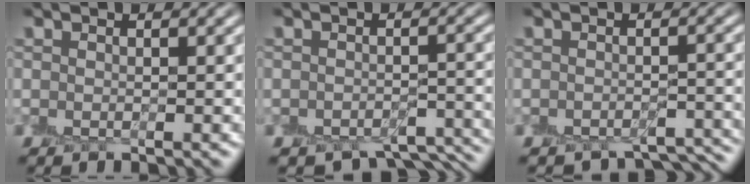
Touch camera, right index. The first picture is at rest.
{"total": 5.5, "force": [-4.5, 2.3, 2.2], "torque": [-0.023, -0.010, -0.046]}
{"total": 4.4, "force": [-3.9, 1.7, 1.2], "torque": [-0.009, 0.001, -0.039]}